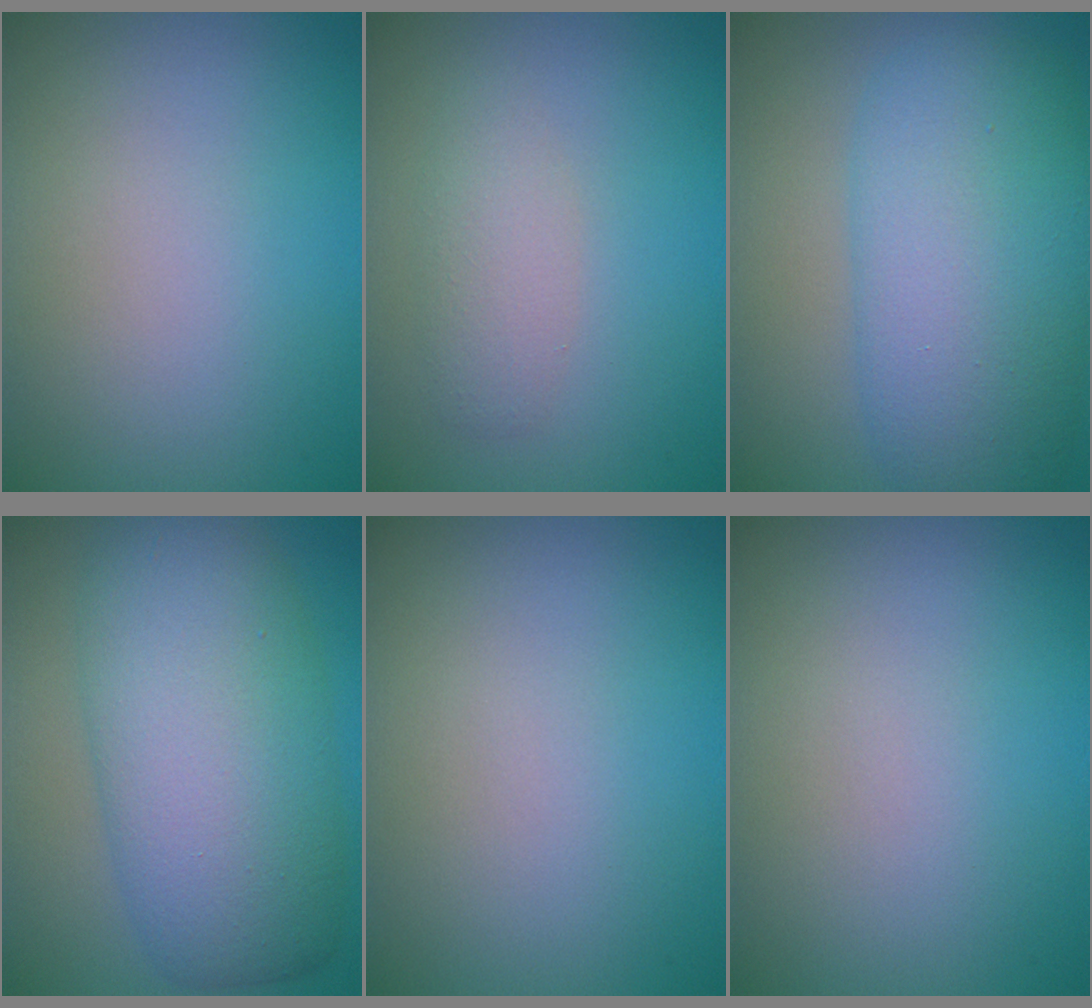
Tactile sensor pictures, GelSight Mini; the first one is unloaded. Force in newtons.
{"total": 2.3, "press": 2.3, "slide": 0.1}
{"total": 9.3, "press": 9.3, "slide": 0.2}
{"total": 9.6, "press": 9.6, "slide": 0.2}
{"total": 0.0}
{"total": 0.0}